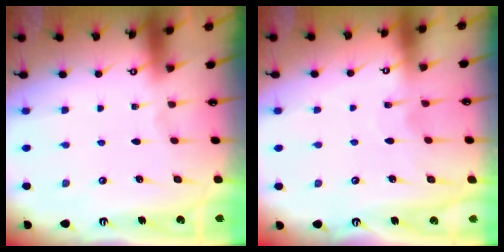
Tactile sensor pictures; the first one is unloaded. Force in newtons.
{"total": 7.0, "press": 7.0, "slide": 0.5}